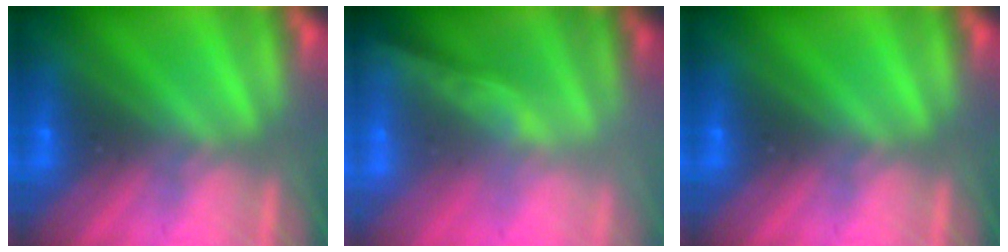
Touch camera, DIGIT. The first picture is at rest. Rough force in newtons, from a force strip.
{"total": 1.8}
{"total": 0.0}